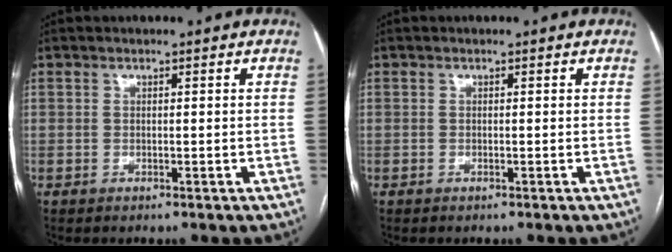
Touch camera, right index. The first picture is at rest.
{"total": 0.0}